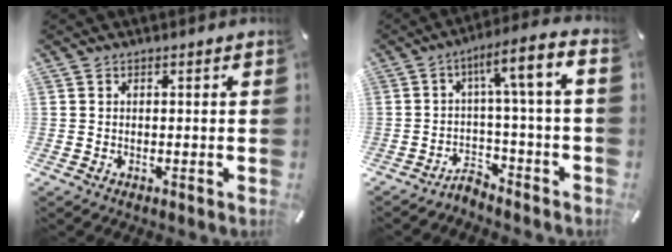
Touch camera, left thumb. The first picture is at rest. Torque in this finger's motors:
{"motor_torque": [0.24, 0.52, 0.19, 0.11, 0.27]}